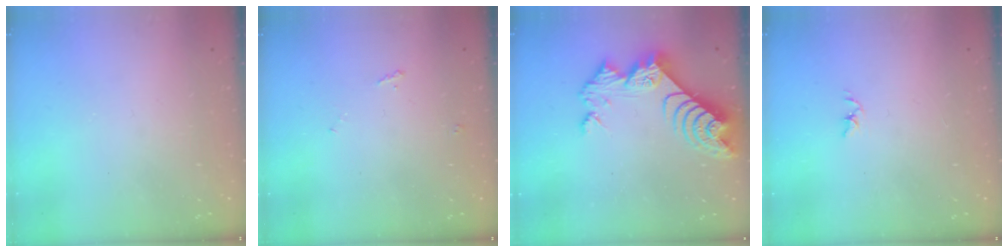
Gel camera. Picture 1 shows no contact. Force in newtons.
{"total": 4.7, "press": 4.7, "slide": 0.6}
{"total": 10.0, "press": 10.0, "slide": 0.9}
{"total": 1.8, "press": 1.7, "slide": 0.3}